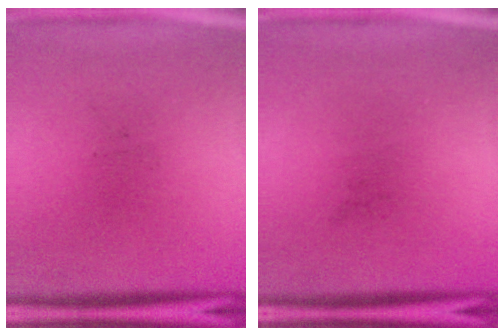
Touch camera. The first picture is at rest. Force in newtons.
{"total": 0.0}